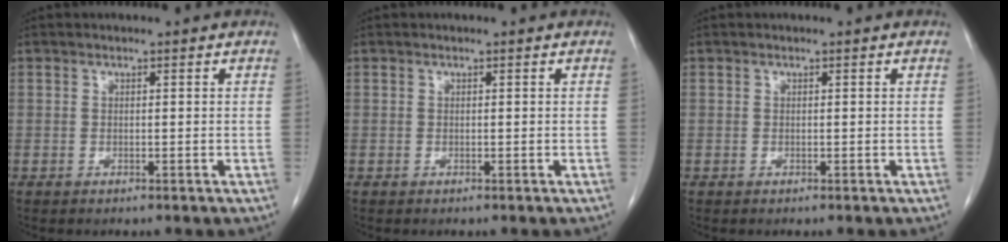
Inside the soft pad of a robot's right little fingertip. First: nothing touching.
{"total": 0.0}
{"total": 0.0}